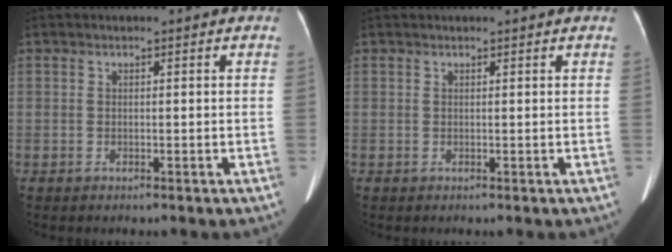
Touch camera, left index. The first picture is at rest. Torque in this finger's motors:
{"motor_torque": [-0.13, -0.40, -0.09, -0.01]}